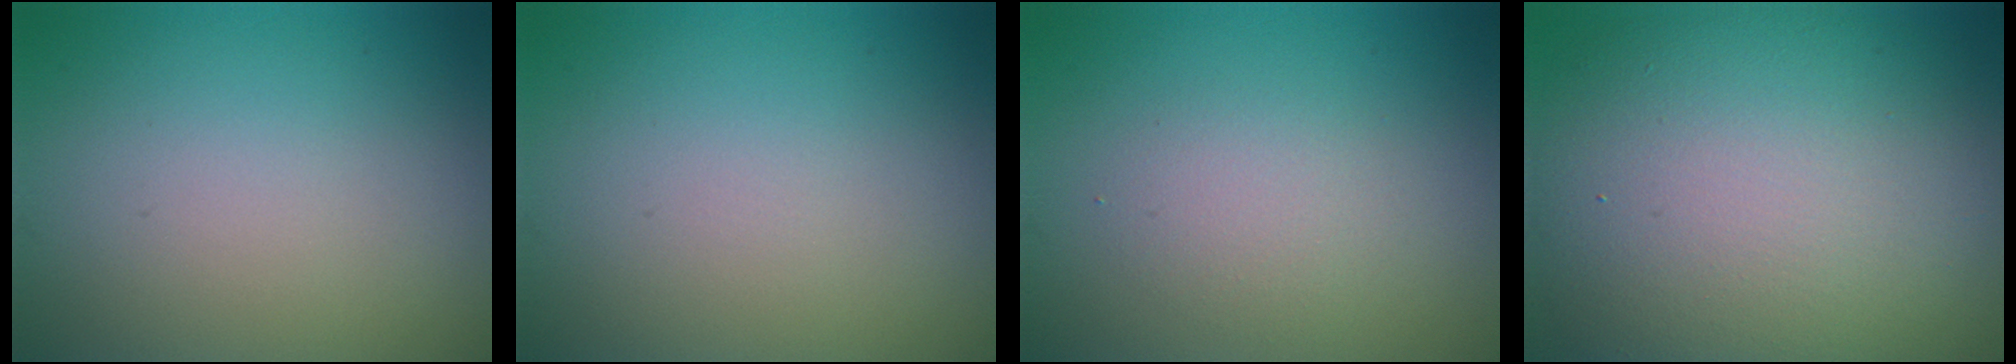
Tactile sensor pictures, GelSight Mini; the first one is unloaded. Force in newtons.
{"total": 0.0}
{"total": 2.0, "press": 2.0, "slide": 0.1}
{"total": 14.5, "press": 14.5, "slide": 1.0}